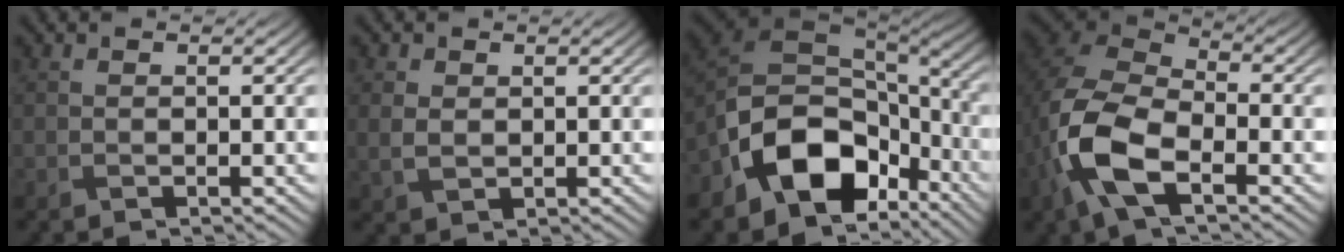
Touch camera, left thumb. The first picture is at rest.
{"total": 2.8, "force": [0.6, 2.1, 1.8], "torque": [-0.047, -0.002, 0.014]}
{"total": 13.9, "force": [-5.9, 9.4, 8.4], "torque": [-0.172, -0.025, -0.121]}
{"total": 12.1, "force": [-4.2, 6.6, 9.2], "torque": [-0.231, -0.018, -0.088]}